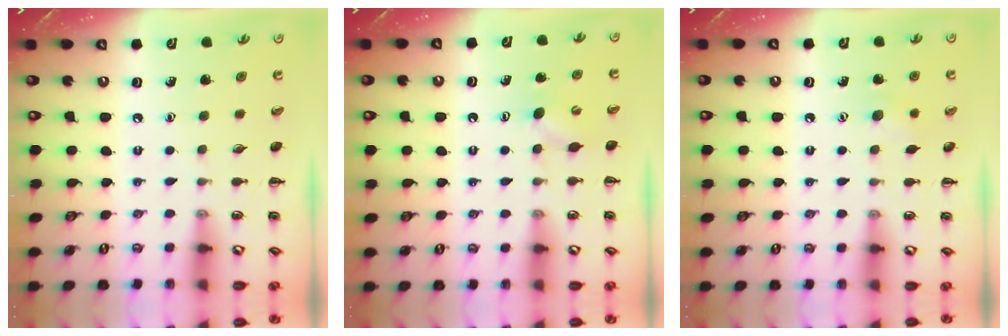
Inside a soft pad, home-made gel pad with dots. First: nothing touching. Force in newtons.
{"total": 5.1, "press": 4.9, "slide": 1.3}
{"total": 7.0, "press": 6.9, "slide": 1.5}